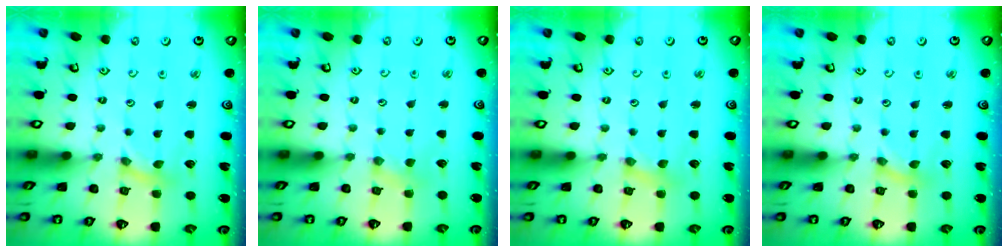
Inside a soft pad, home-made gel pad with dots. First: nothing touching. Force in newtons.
{"total": 2.0, "press": 2.0, "slide": 0.4}
{"total": 1.6, "press": 1.6, "slide": 0.3}
{"total": 0.0}